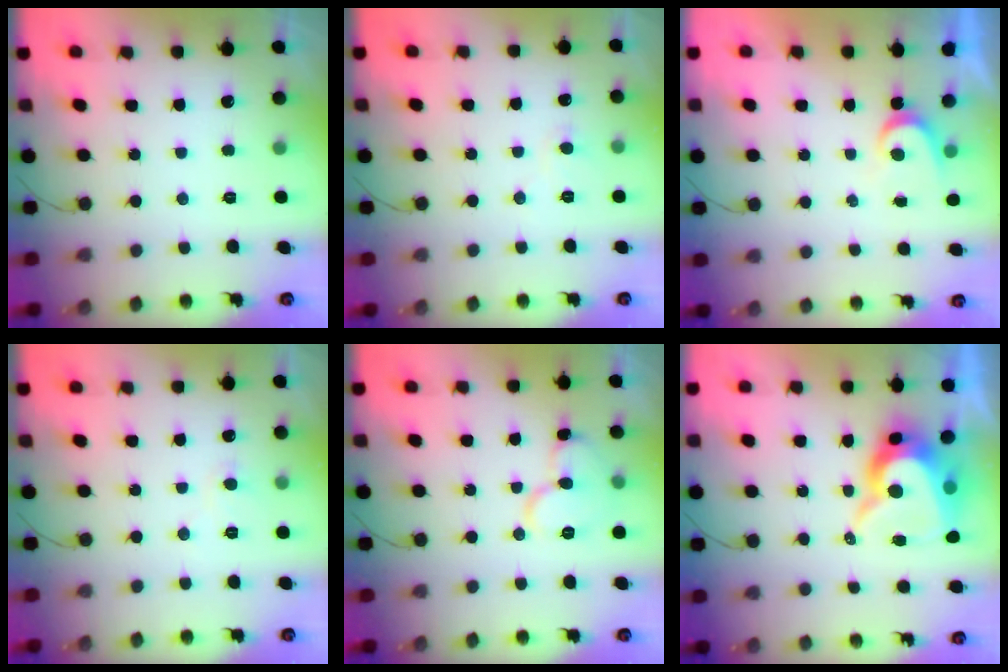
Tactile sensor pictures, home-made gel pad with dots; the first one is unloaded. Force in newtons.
{"total": 5.4, "press": 5.4, "slide": 0.5}
{"total": 3.4, "press": 3.4, "slide": 0.4}
{"total": 5.4, "press": 5.4, "slide": 0.5}
{"total": 11.0, "press": 11.0, "slide": 1.0}
{"total": 12.3, "press": 12.2, "slide": 1.0}